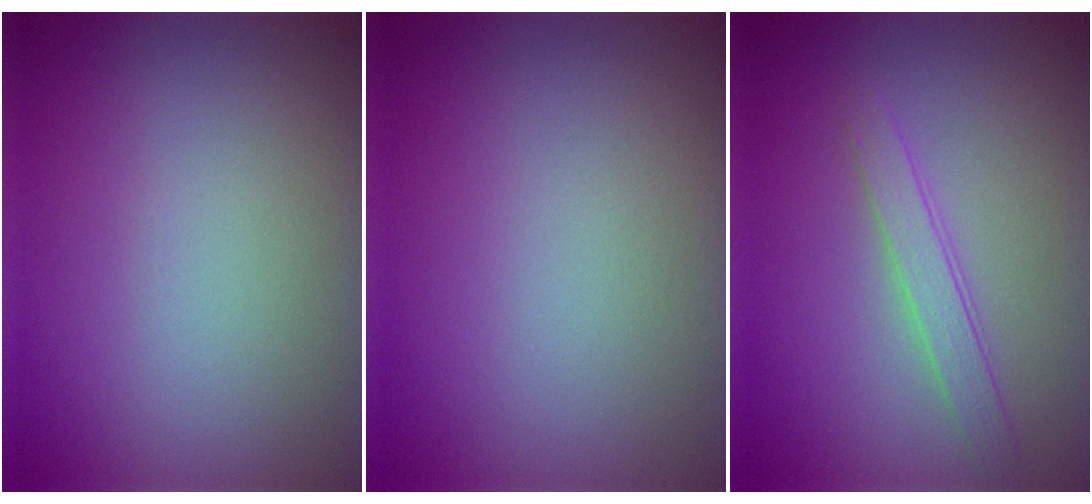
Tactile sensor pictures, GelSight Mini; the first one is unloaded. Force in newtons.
{"total": 0.0}
{"total": 2.0, "press": 2.0, "slide": 0.1}